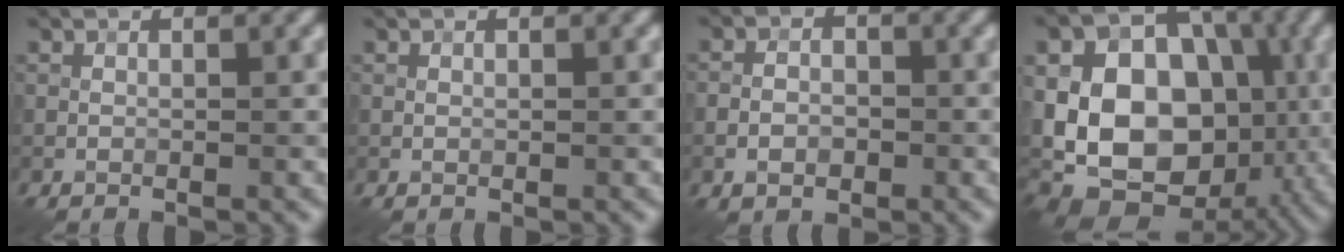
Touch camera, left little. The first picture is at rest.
{"total": 0.0}
{"total": 2.6, "force": [-0.9, 1.8, 1.5], "torque": [-0.024, 0.001, -0.019]}
{"total": 16.7, "force": [-1.3, 12.6, 10.9], "torque": [-0.183, 0.012, -0.031]}